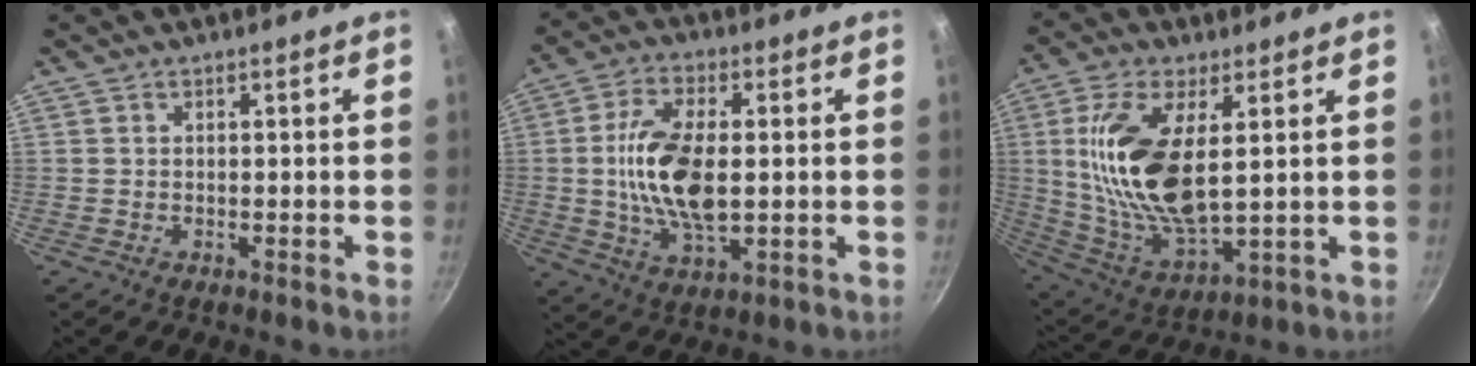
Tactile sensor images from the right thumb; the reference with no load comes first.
{"total": 14.2, "force": [0.2, 6.7, 12.5], "torque": [-0.239, -0.004, 0.004]}
{"total": 18.6, "force": [3.0, 8.2, 16.4], "torque": [-0.330, -0.022, 0.068]}